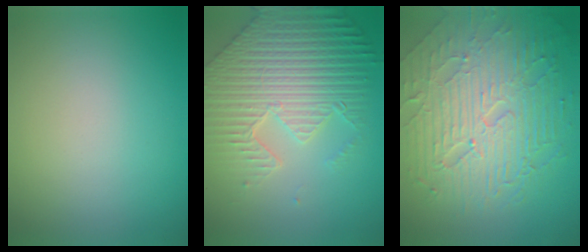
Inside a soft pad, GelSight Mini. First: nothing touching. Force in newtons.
{"total": 8.2, "press": 5.9, "slide": 5.6}
{"total": 9.8, "press": 6.5, "slide": 7.4}